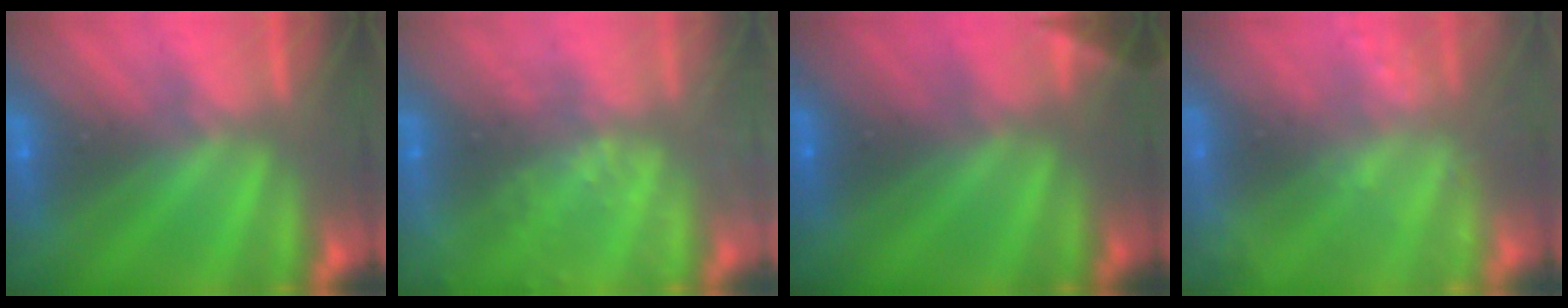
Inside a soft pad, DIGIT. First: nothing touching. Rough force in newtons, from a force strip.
{"total": 2.5}
{"total": 2.8}
{"total": 2.2}